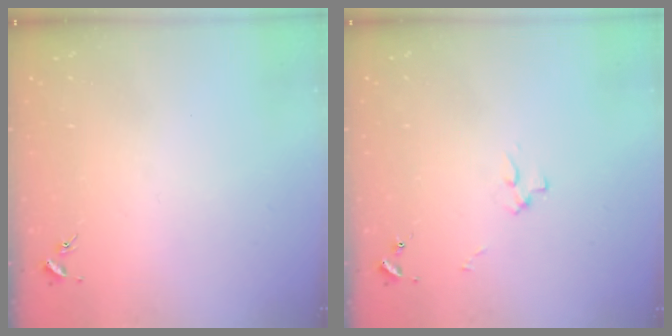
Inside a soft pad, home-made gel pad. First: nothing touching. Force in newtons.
{"total": 2.5, "press": 2.5, "slide": 0.3}